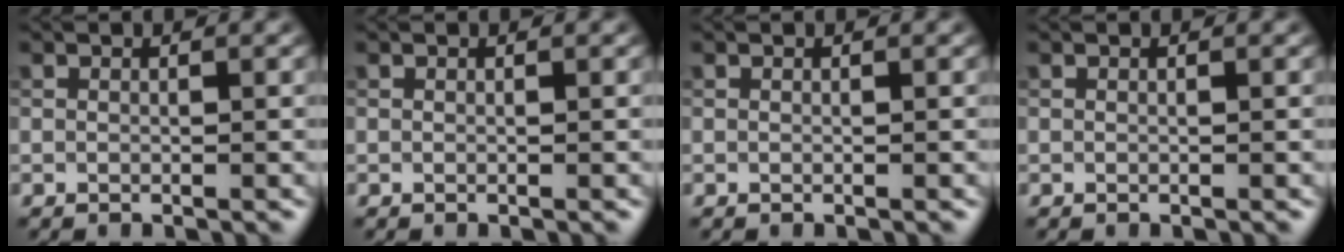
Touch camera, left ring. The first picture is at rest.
{"total": 0.0}
{"total": 0.0}
{"total": 0.0}